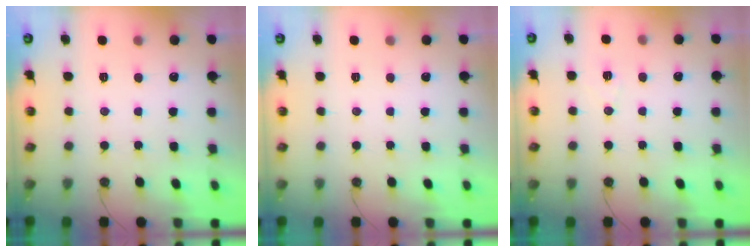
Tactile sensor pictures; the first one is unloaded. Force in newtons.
{"total": 0.0}
{"total": 5.1, "press": 4.7, "slide": 2.0}